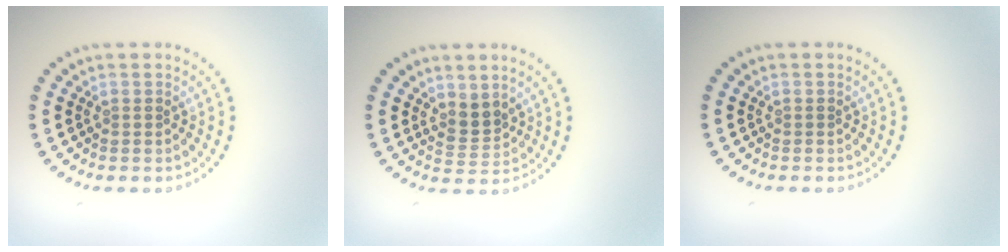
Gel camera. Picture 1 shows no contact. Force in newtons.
{"total": 2.1, "press": 1.6, "slide": 1.4}
{"total": 0.0}